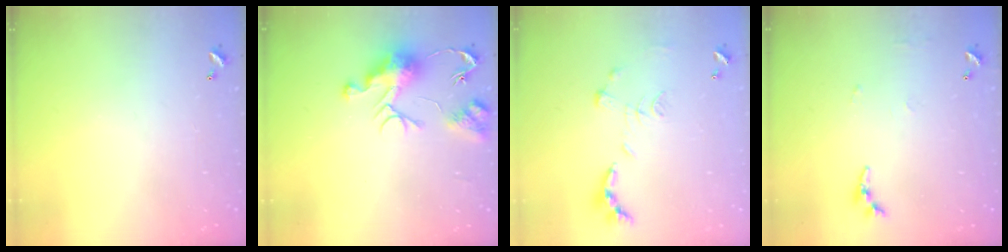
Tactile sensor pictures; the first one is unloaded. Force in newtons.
{"total": 9.4, "press": 9.4, "slide": 0.7}
{"total": 1.1, "press": 1.0, "slide": 0.4}
{"total": 5.2, "press": 5.2, "slide": 0.5}